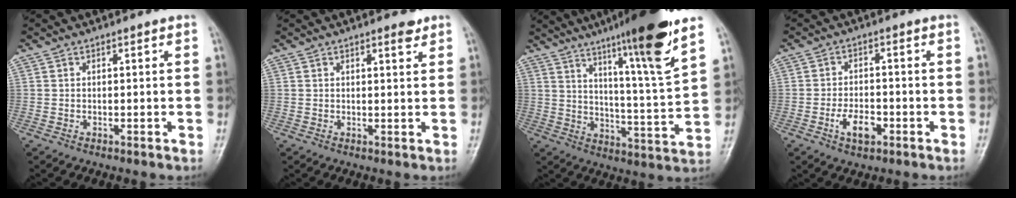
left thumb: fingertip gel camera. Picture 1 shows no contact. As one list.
[{"total": 2.0, "force": [1.4, 0.6, 1.2], "torque": [-0.013, -0.008, 0.019]}, {"total": 18.1, "force": [11.5, 0.8, 14.0], "torque": [-0.201, -0.060, 0.179]}, {"total": 5.4, "force": [-2.3, 3.0, 3.8], "torque": [-0.060, 0.011, -0.039]}]